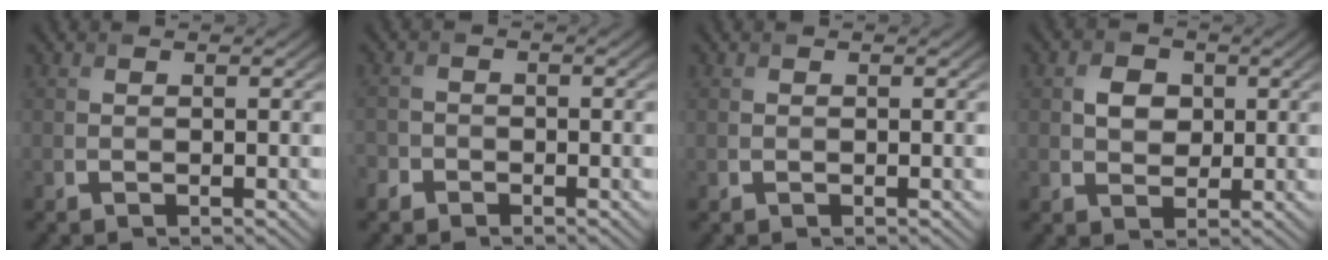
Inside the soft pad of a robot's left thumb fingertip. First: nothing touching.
{"total": 2.2, "force": [-1.5, 1.6, 0.2], "torque": [-0.002, 0.002, -0.033]}
{"total": 0.0}
{"total": 3.3, "force": [0.4, 2.7, 1.9], "torque": [-0.040, 0.005, -0.004]}